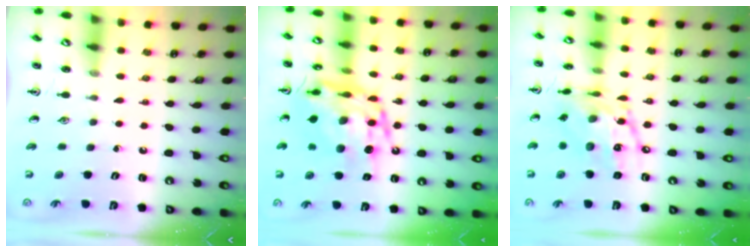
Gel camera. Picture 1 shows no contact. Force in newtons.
{"total": 18.3, "press": 18.2, "slide": 2.1}
{"total": 15.2, "press": 15.1, "slide": 1.0}